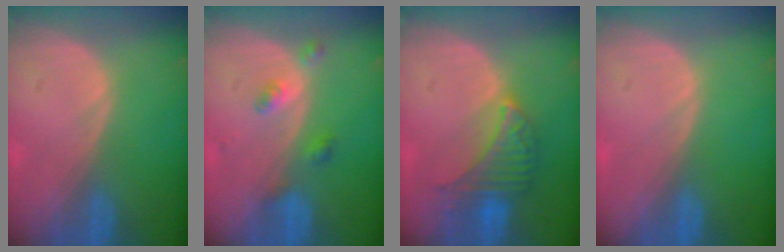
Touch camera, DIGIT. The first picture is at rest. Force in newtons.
{"total": 3.1, "press": 3.1, "slide": 0.2}
{"total": 6.5, "press": 6.5, "slide": 0.5}
{"total": 0.0}